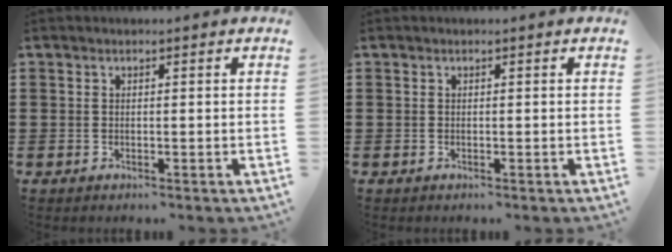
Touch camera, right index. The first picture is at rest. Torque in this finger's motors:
{"motor_torque": [-0.06, 0.00, 0.02, -0.01]}